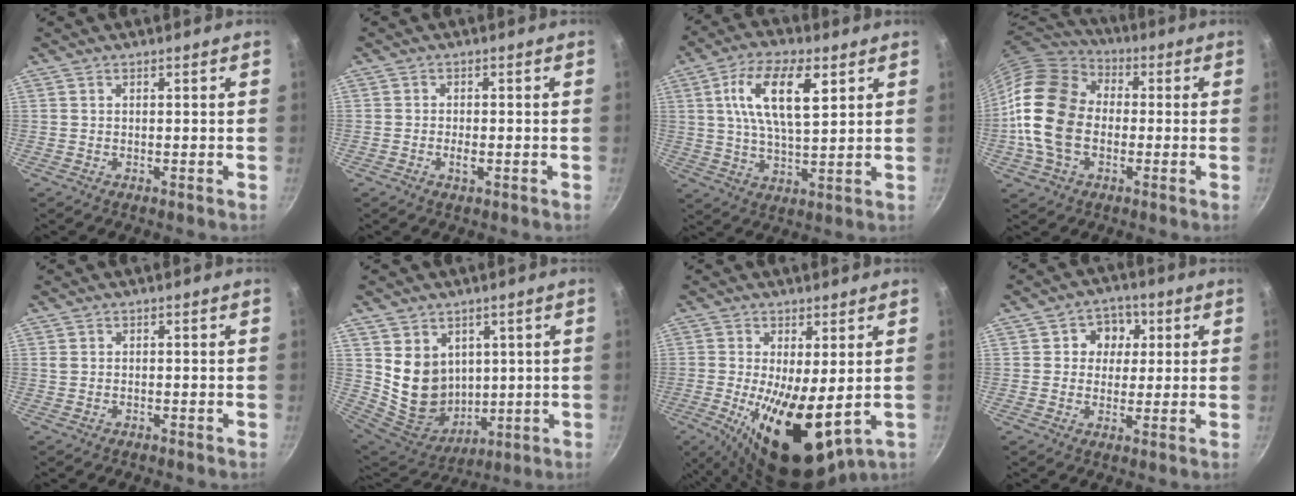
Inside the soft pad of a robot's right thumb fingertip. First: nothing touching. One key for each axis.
{"total": 2.0, "fx": -0.7, "fy": 1.2, "fz": 1.5, "tx": -0.026, "ty": 0.006, "tz": -0.014}
{"total": 13.2, "fx": 4.5, "fy": 5.4, "fz": 11.2, "tx": -0.196, "ty": -0.005, "tz": 0.079}
{"total": 18.7, "fx": -1.6, "fy": 13.5, "fz": 12.9, "tx": -0.235, "ty": 0.028, "tz": -0.039}
{"total": 0.7, "fx": -0.3, "fy": 0.5, "fz": 0.4, "tx": -0.012, "ty": 0.005, "tz": -0.005}
{"total": 13.1, "fx": 3.4, "fy": 11.1, "fz": 6.2, "tx": -0.081, "ty": -0.033, "tz": 0.086}
{"total": 14.3, "fx": -1.8, "fy": 5.9, "fz": 12.9, "tx": -0.202, "ty": -0.016, "tz": -0.011}
{"total": 6.4, "fx": 1.4, "fy": 5.7, "fz": 2.4, "tx": 0.003, "ty": 0.002, "tz": 0.011}